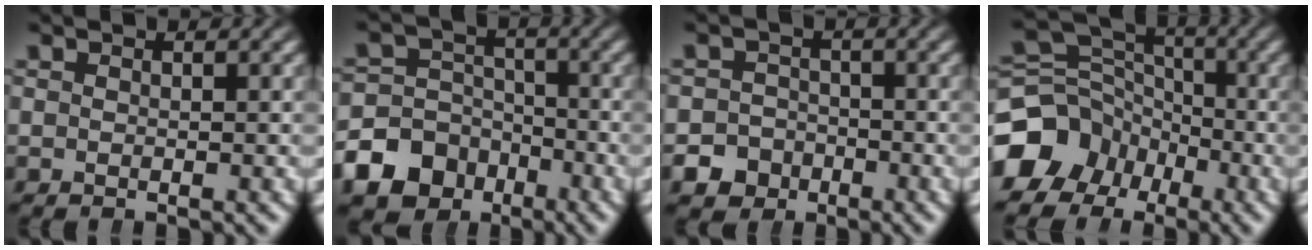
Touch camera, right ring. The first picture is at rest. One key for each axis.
{"total": 9.9, "fx": -5.2, "fy": 7.9, "fz": 3.0, "tx": -0.050, "ty": -0.035, "tz": -0.084}
{"total": 6.3, "fx": -3.3, "fy": 5.3, "fz": 0.8, "tx": -0.019, "ty": -0.022, "tz": -0.058}
{"total": 11.3, "fx": -2.6, "fy": 9.9, "fz": 4.9, "tx": -0.085, "ty": -0.039, "tz": -0.047}